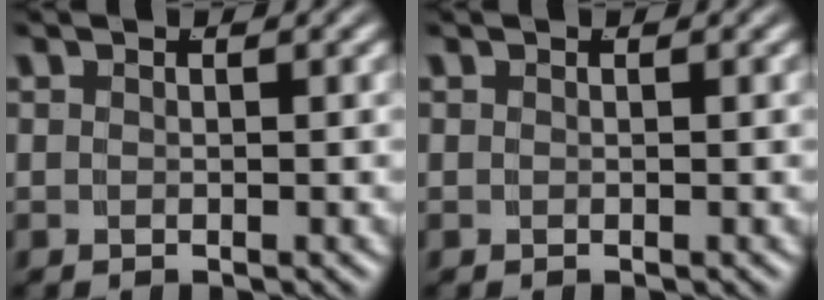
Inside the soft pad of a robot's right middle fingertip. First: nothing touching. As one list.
[{"total": 0.0}]